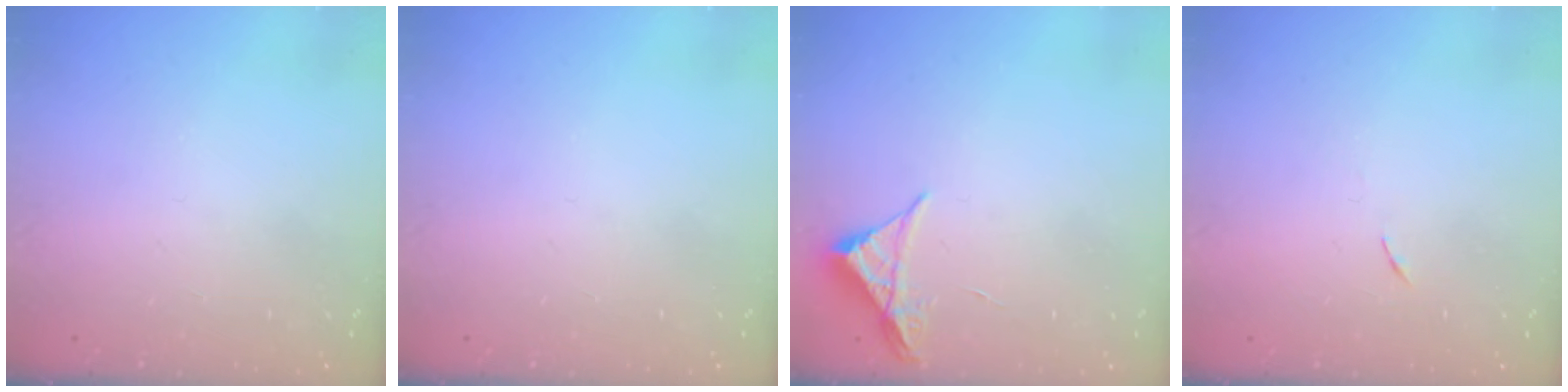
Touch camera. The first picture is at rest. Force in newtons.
{"total": 0.0}
{"total": 3.9, "press": 3.8, "slide": 0.5}
{"total": 3.7, "press": 3.6, "slide": 0.7}